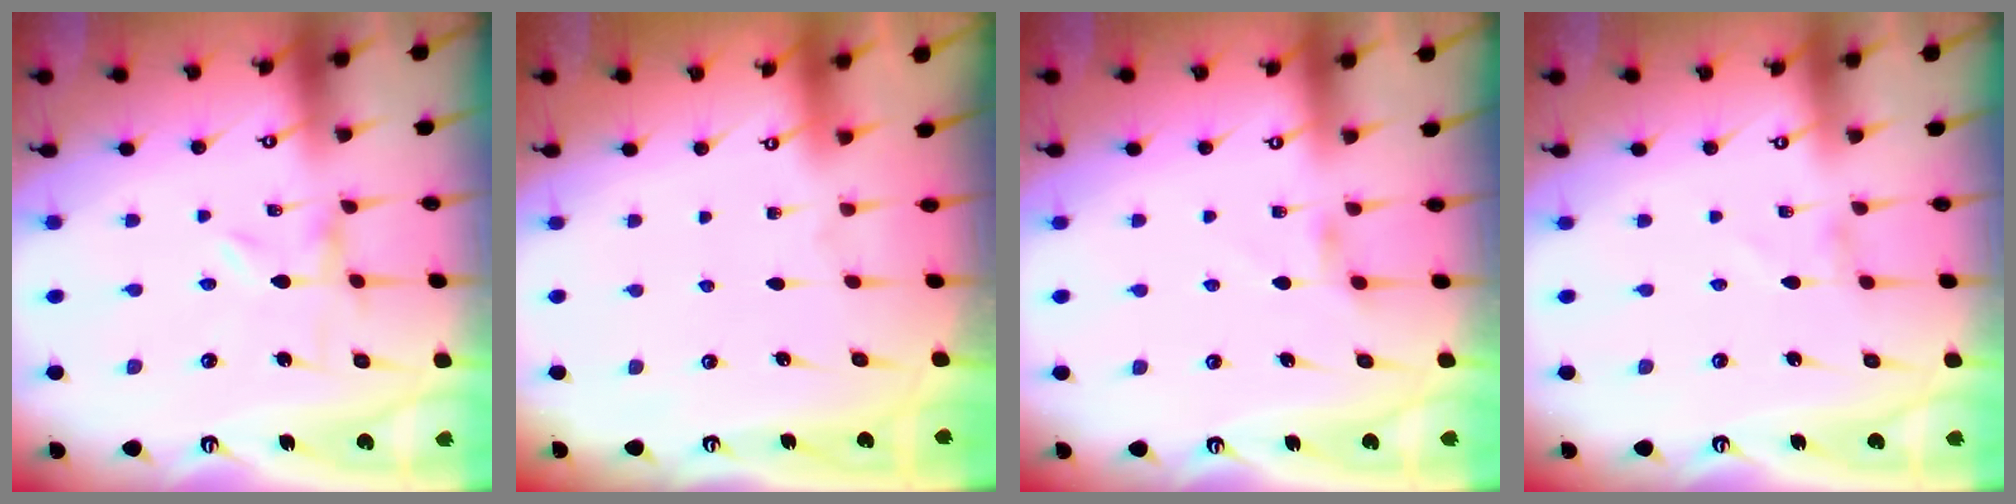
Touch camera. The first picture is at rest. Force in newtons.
{"total": 1.6, "press": 1.6, "slide": 0.2}
{"total": 2.6, "press": 2.5, "slide": 0.6}
{"total": 1.4, "press": 1.4, "slide": 0.1}